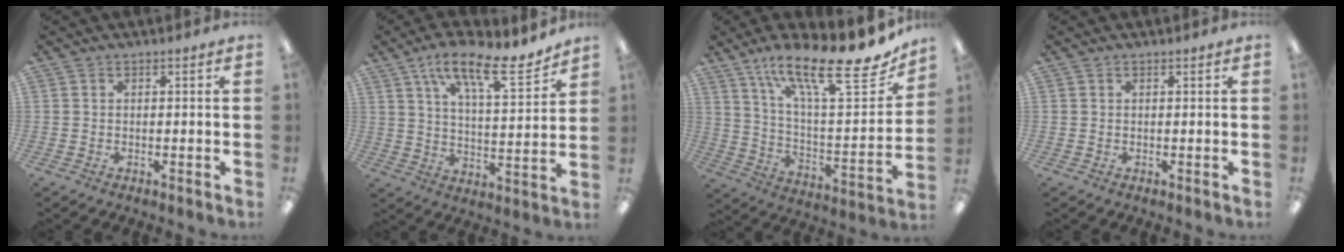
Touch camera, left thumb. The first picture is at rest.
{"total": 15.4, "force": [11.1, 4.8, 9.6], "torque": [-0.150, -0.058, 0.182]}
{"total": 23.1, "force": [16.4, 5.8, 15.1], "torque": [-0.233, -0.108, 0.267]}
{"total": 0.0}